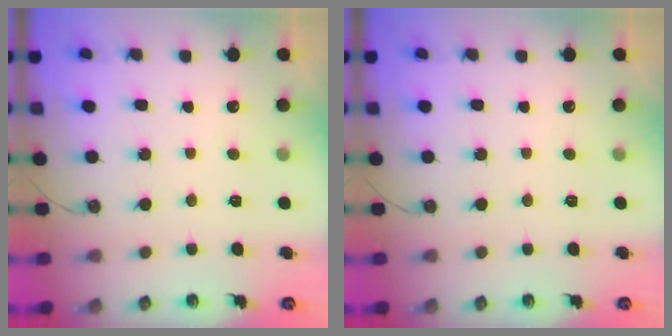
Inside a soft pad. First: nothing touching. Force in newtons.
{"total": 0.0}